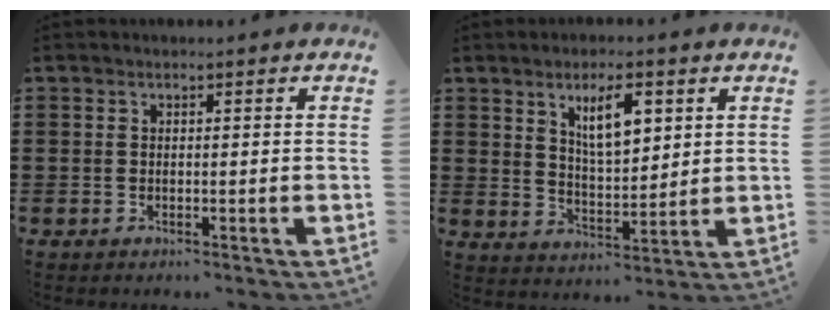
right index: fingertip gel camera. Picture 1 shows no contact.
{"total": 6.9, "force": [3.2, 2.6, 5.6], "torque": [-0.095, -0.002, 0.049]}